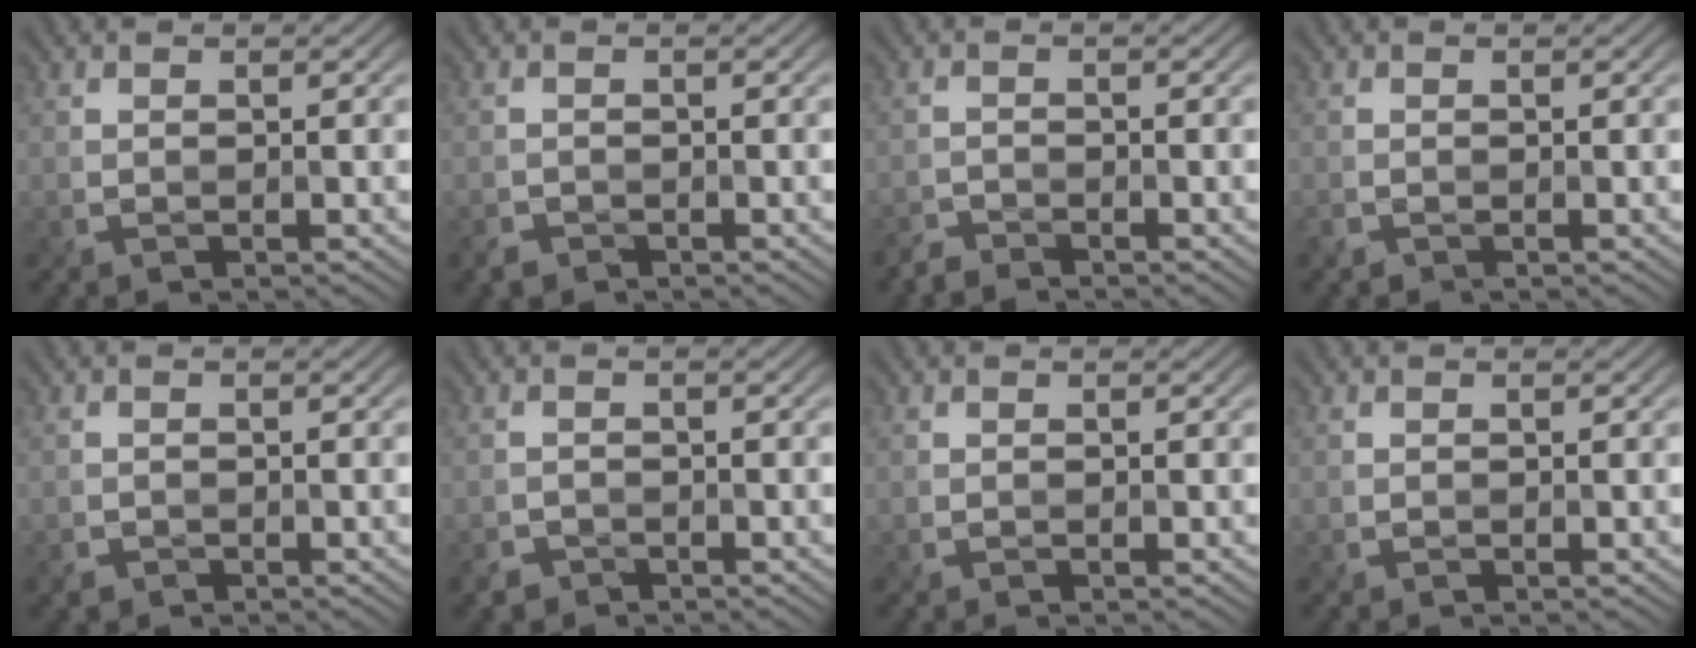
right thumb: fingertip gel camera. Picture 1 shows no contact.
{"total": 1.5, "force": [-1.2, 0.8, 0.1], "torque": [-0.006, -0.009, -0.025]}
{"total": 2.0, "force": [-2.0, 0.0, -0.2], "torque": [0.004, -0.005, -0.045]}
{"total": 0.7, "force": [-0.4, 0.3, 0.5], "torque": [-0.012, -0.005, -0.007]}
{"total": 1.0, "force": [-0.6, 0.8, 0.1], "torque": [-0.009, -0.005, -0.009]}
{"total": 1.8, "force": [-1.5, 0.9, -0.1], "torque": [0.000, -0.009, -0.031]}
{"total": 0.0}
{"total": 0.0}